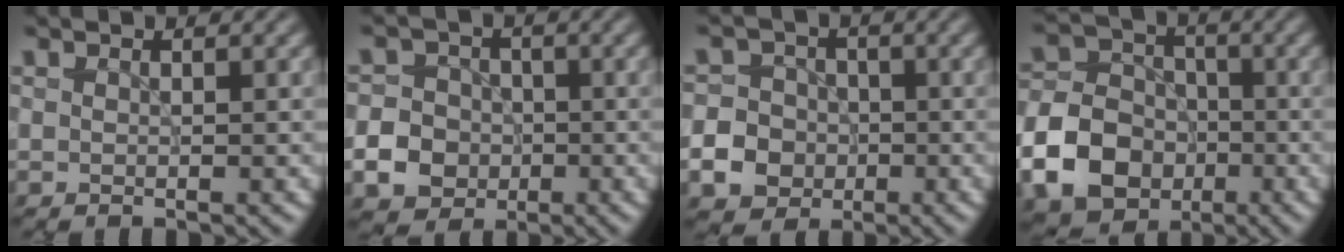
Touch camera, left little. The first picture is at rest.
{"total": 7.0, "force": [-2.5, 6.2, 1.9], "torque": [-0.036, -0.015, -0.065]}
{"total": 7.4, "force": [-2.9, 6.6, 1.9], "torque": [-0.038, -0.019, -0.071]}
{"total": 9.0, "force": [-3.2, 7.1, 4.6], "torque": [-0.096, -0.003, -0.073]}